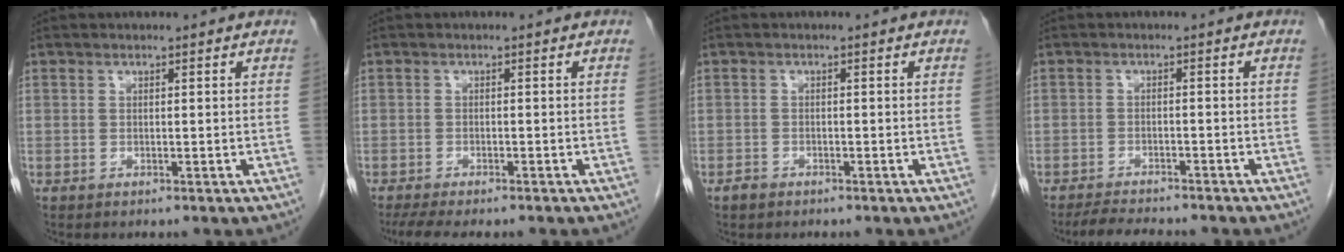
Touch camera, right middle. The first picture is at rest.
{"total": 8.0, "force": [-6.6, 1.6, 4.1], "torque": [-0.061, -0.011, -0.098]}
{"total": 1.3, "force": [-1.0, 0.7, 0.4], "torque": [-0.014, 0.001, -0.017]}
{"total": 6.2, "force": [-5.7, 0.8, 2.4], "torque": [-0.041, -0.016, -0.090]}